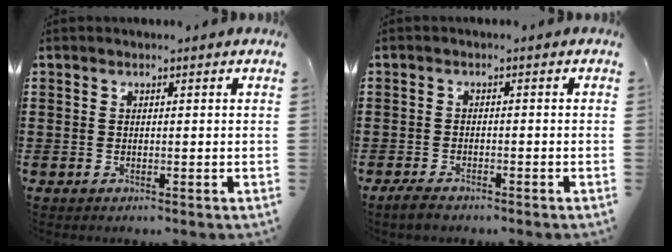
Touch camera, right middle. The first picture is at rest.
{"total": 1.7, "force": [-1.4, 0.5, 0.8], "torque": [-0.024, 0.000, -0.032]}